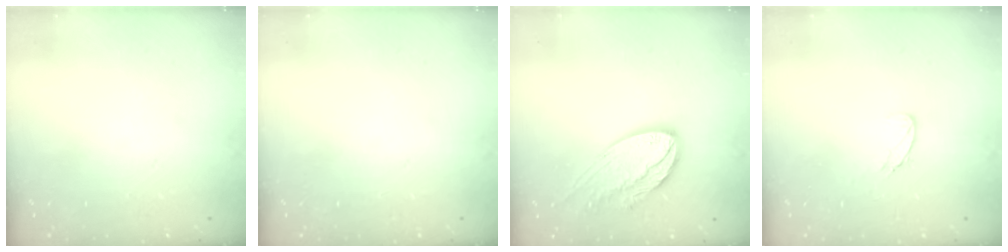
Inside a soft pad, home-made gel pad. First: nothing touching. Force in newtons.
{"total": 0.0}
{"total": 15.6, "press": 15.5, "slide": 1.3}
{"total": 5.6, "press": 5.6, "slide": 0.5}